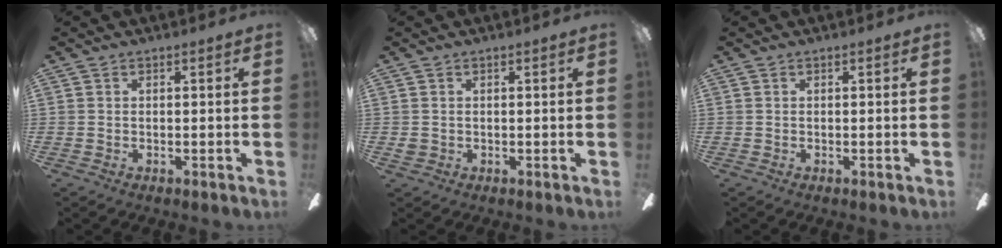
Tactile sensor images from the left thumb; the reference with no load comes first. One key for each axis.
{"total": 1.4, "fx": 0.4, "fy": 1.3, "fz": 0.2, "tx": -0.005, "ty": 0.005, "tz": 0.005}
{"total": 0.0}